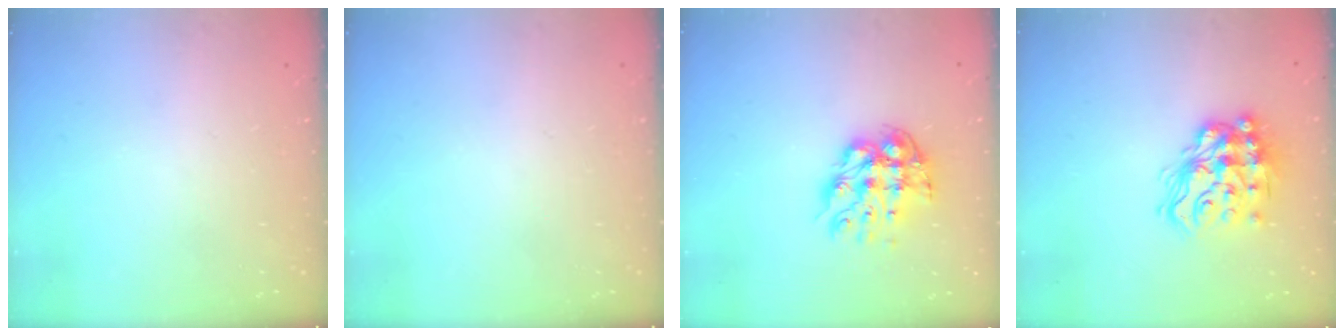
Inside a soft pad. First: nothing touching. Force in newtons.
{"total": 0.0}
{"total": 12.3, "press": 12.3, "slide": 1.2}
{"total": 17.4, "press": 17.4, "slide": 1.2}